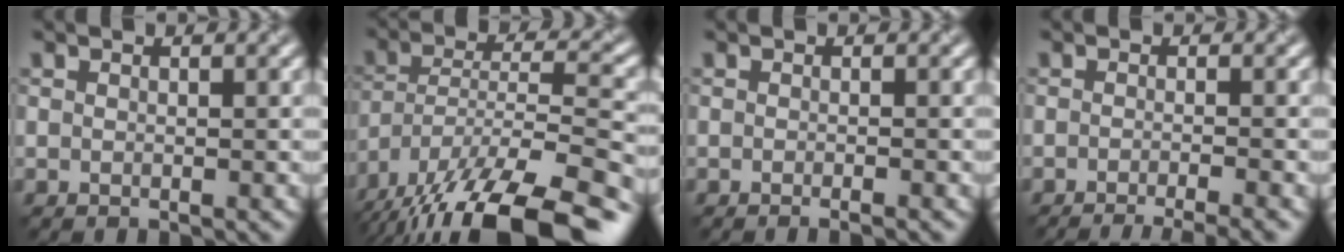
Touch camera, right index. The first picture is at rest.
{"total": 16.9, "force": [-12.9, 5.1, 9.6], "torque": [-0.180, -0.012, -0.196]}
{"total": 1.7, "force": [-1.0, 0.5, 1.4], "torque": [-0.009, 0.001, -0.015]}
{"total": 6.2, "force": [-4.5, 1.7, 4.0], "torque": [-0.038, -0.011, -0.051]}